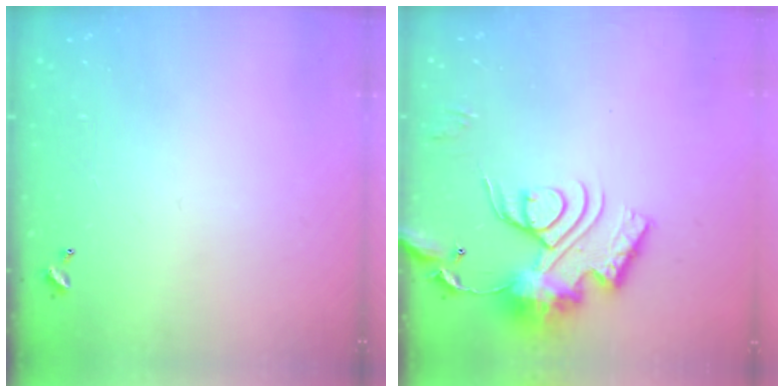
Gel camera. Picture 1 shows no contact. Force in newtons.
{"total": 18.0, "press": 18.0, "slide": 1.7}